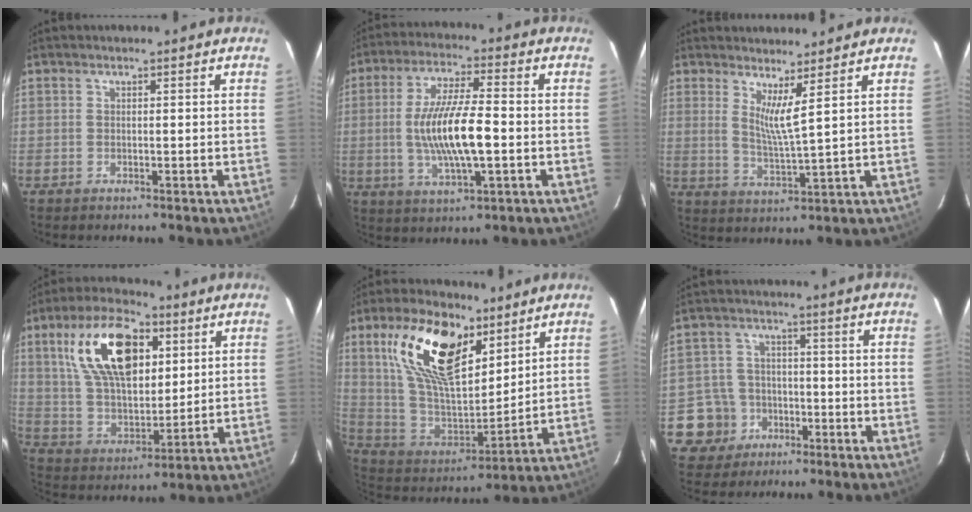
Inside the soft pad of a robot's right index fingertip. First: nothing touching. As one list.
[{"total": 12.8, "force": [-1.5, 3.1, 12.4], "torque": [-0.240, -0.004, -0.025]}, {"total": 4.9, "force": [3.2, -0.7, 3.7], "torque": [-0.068, -0.016, 0.053]}, {"total": 19.5, "force": [7.4, 10.2, 14.9], "torque": [-0.273, 0.024, 0.142]}, {"total": 21.8, "force": [10.9, 10.8, 15.4], "torque": [-0.309, 0.017, 0.214]}, {"total": 8.2, "force": [-3.7, 7.3, 0.5], "torque": [-0.038, 0.028, -0.054]}]